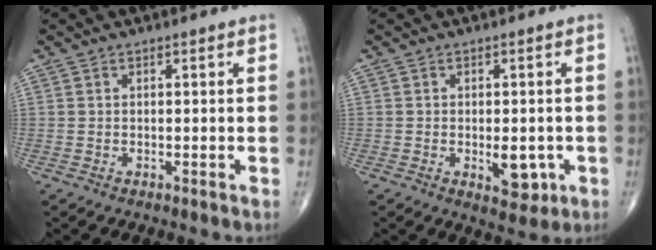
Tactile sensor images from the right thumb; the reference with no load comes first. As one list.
[{"total": 5.3, "force": [-1.2, 2.9, 4.3], "torque": [-0.039, -0.004, -0.009]}]